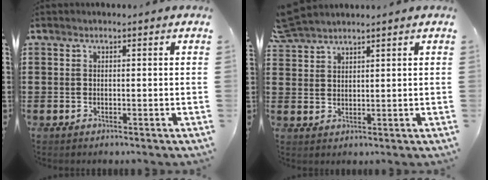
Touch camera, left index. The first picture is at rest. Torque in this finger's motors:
{"motor_torque": [-0.23, 0.90, 0.02, 0.03]}